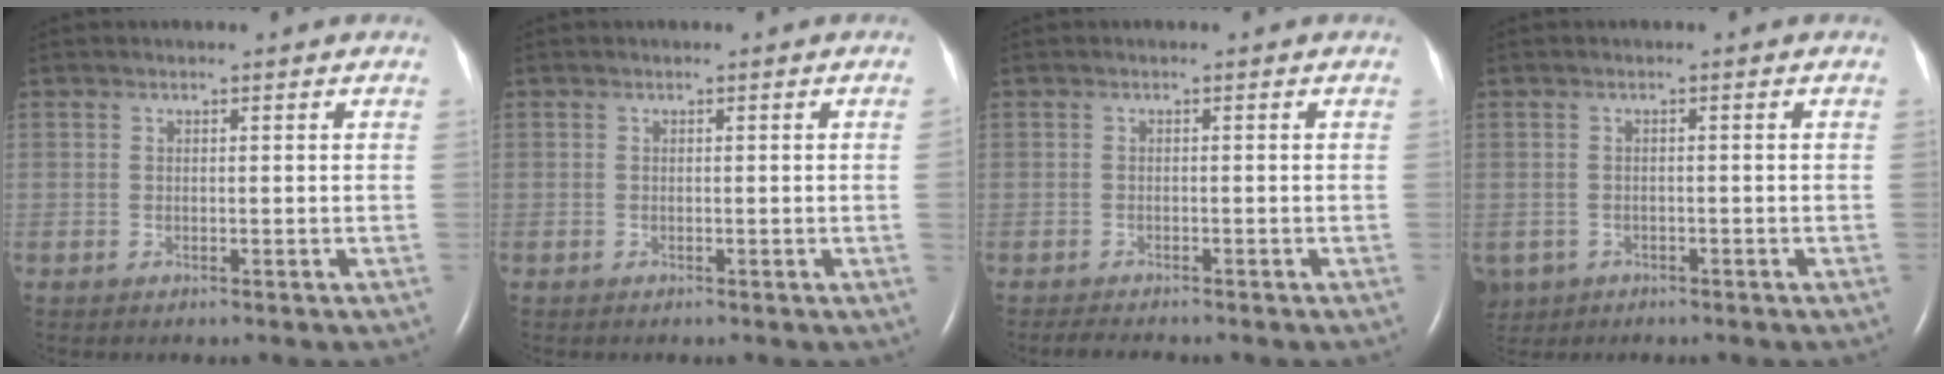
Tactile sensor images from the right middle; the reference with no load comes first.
{"total": 0.9, "force": [-0.1, -0.4, 0.8], "torque": [-0.007, 0.001, -0.004]}
{"total": 2.3, "force": [-2.1, 0.3, 0.9], "torque": [-0.021, -0.009, -0.031]}
{"total": 4.7, "force": [-2.7, 3.7, 1.0], "torque": [-0.025, 0.001, -0.042]}